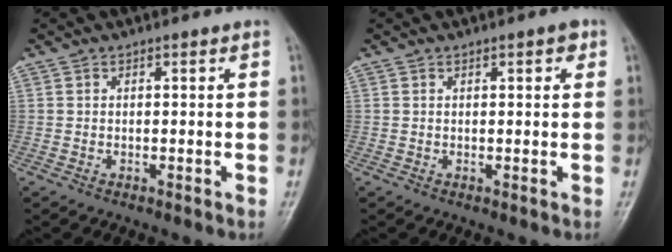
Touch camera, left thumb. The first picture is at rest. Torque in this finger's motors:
{"motor_torque": [-0.24, 0.09, -0.02, -0.03, 0.03]}